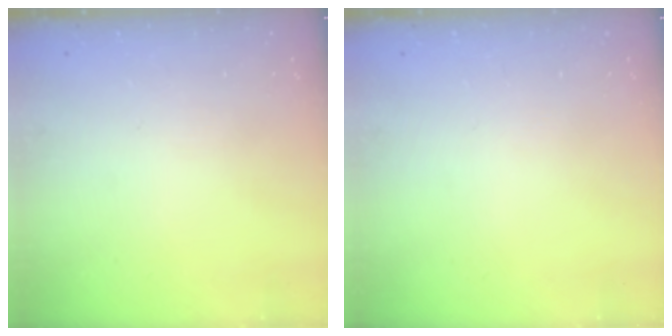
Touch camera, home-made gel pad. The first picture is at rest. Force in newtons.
{"total": 0.0}